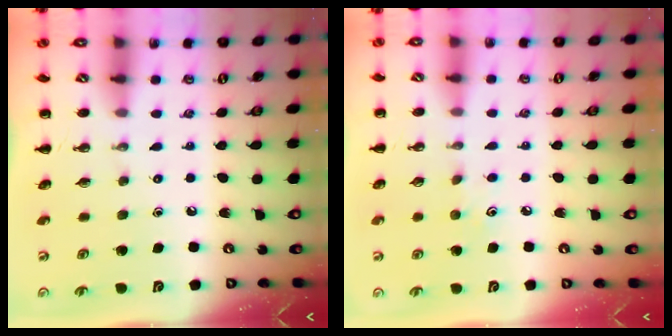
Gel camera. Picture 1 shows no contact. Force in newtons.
{"total": 4.5, "press": 4.4, "slide": 1.2}